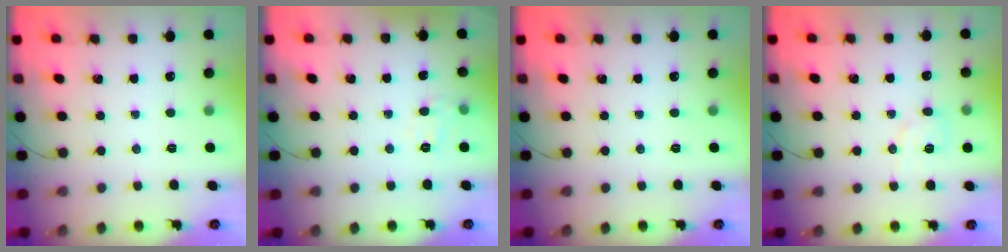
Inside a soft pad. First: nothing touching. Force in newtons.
{"total": 6.4, "press": 6.3, "slide": 1.1}
{"total": 0.0}
{"total": 4.8, "press": 4.5, "slide": 1.5}